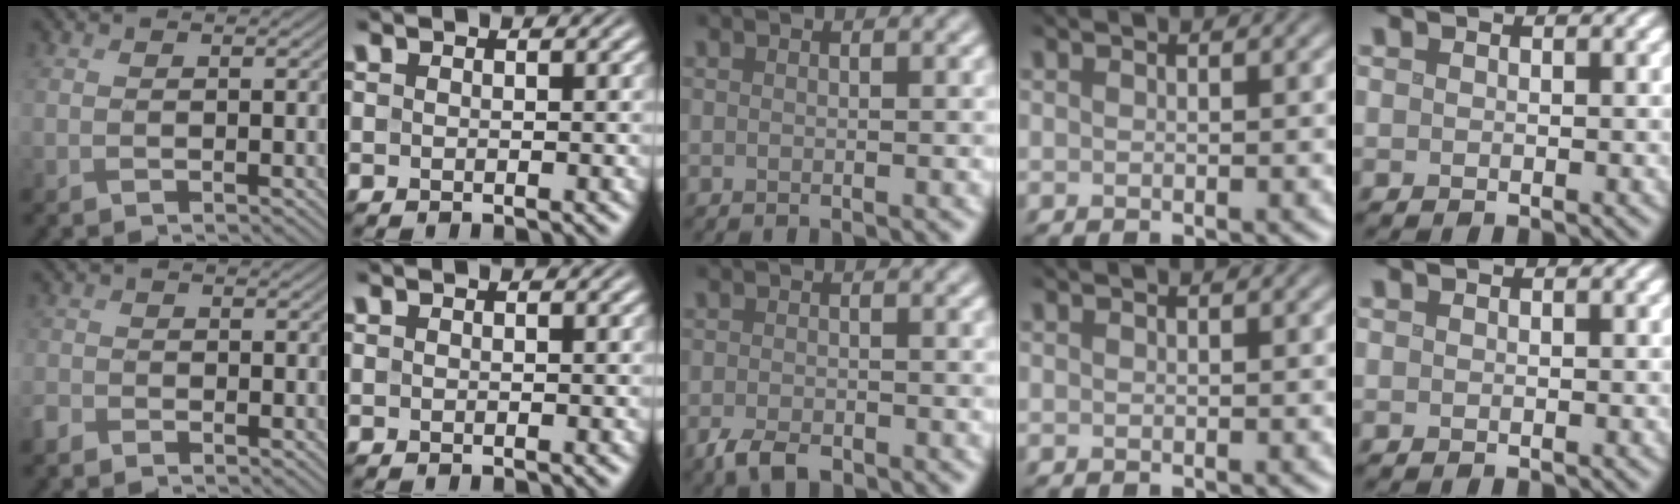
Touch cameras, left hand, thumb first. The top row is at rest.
{"thumb": {"total": 1.9, "force": [-1.5, 1.2, 0.3], "torque": [-0.009, -0.001, -0.041]}, "middle": {"total": 2.4, "force": [-1.6, 1.1, 1.4], "torque": [-0.029, -0.004, -0.032]}}